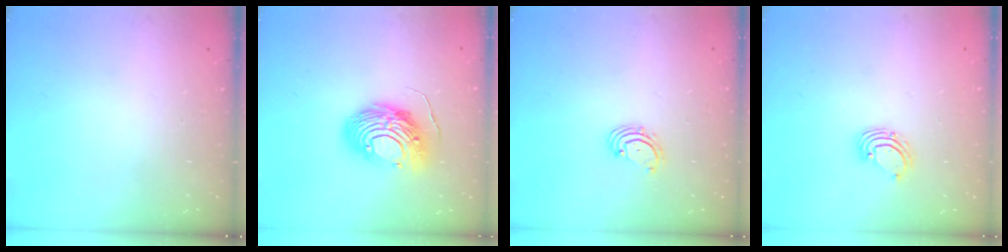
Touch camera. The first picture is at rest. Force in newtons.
{"total": 12.4, "press": 12.3, "slide": 1.1}
{"total": 2.0, "press": 1.9, "slide": 0.6}
{"total": 2.2, "press": 2.2, "slide": 0.2}